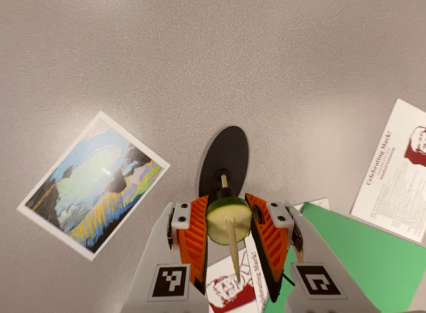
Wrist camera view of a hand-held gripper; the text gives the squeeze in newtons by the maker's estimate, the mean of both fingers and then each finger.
{"total": 13.1, "left": 12.7, "right": 13.5}